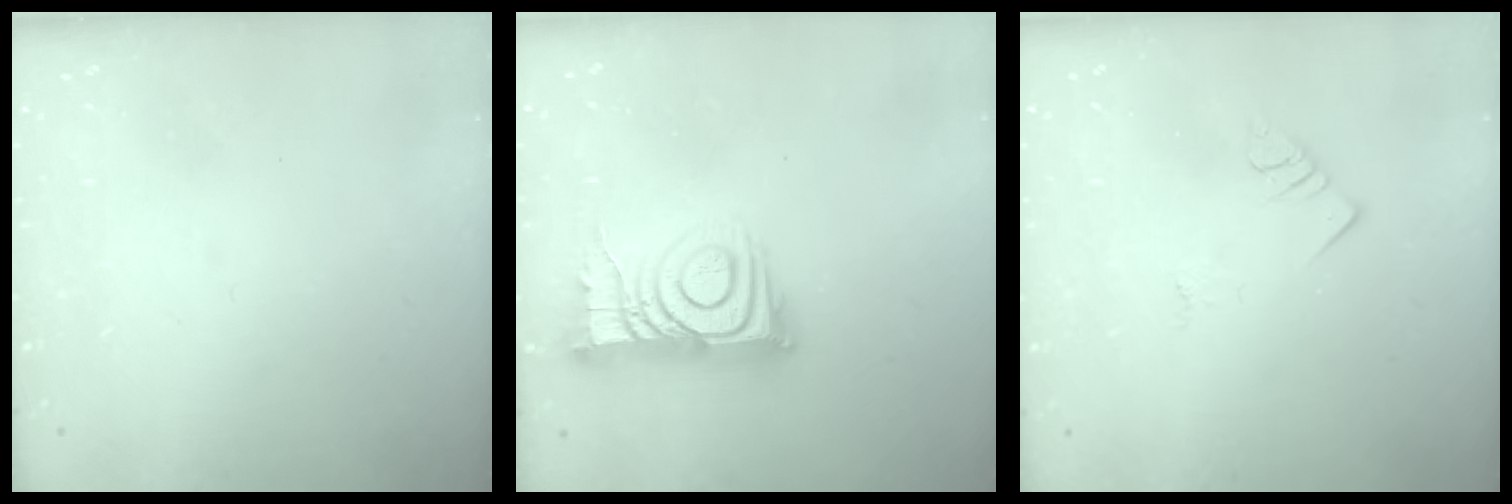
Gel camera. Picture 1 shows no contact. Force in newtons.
{"total": 12.7, "press": 12.7, "slide": 0.9}
{"total": 3.1, "press": 3.1, "slide": 0.4}